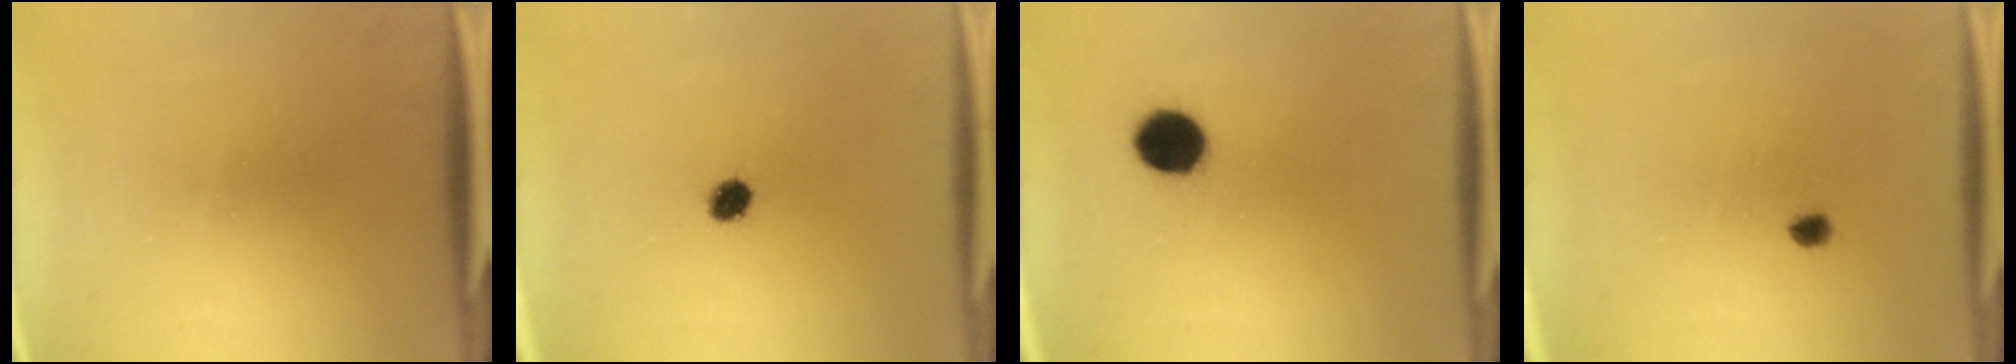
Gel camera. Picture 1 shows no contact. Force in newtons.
{"total": 3.5}
{"total": 7.9}
{"total": 1.4}